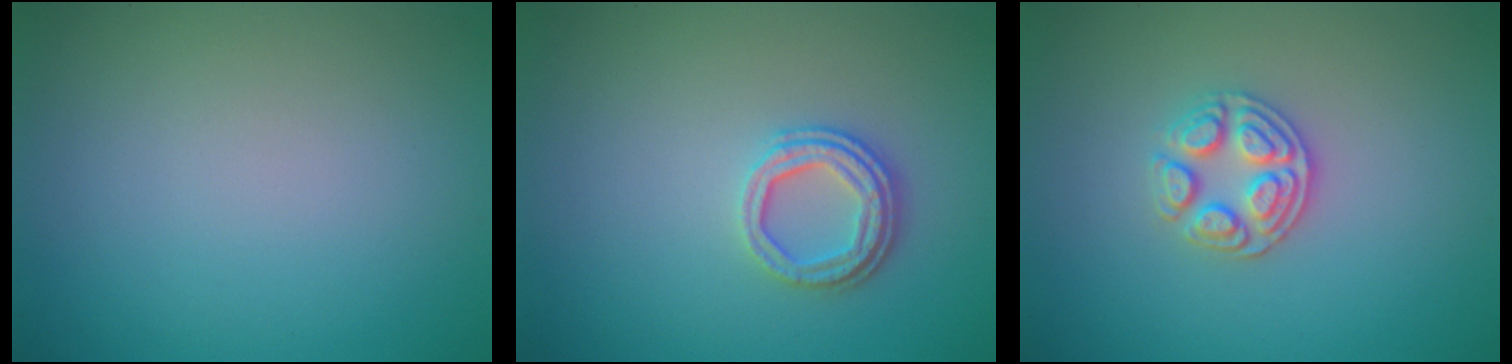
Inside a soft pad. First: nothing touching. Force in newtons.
{"total": 3.2, "press": 2.5, "slide": 2.0}
{"total": 3.0, "press": 2.8, "slide": 1.1}